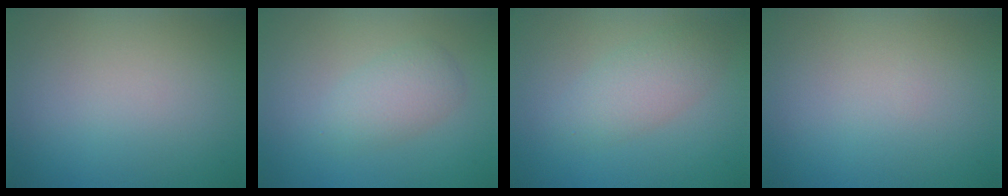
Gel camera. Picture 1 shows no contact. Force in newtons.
{"total": 2.7, "press": 2.7, "slide": 0.1}
{"total": 2.9, "press": 2.9, "slide": 0.1}
{"total": 0.0}